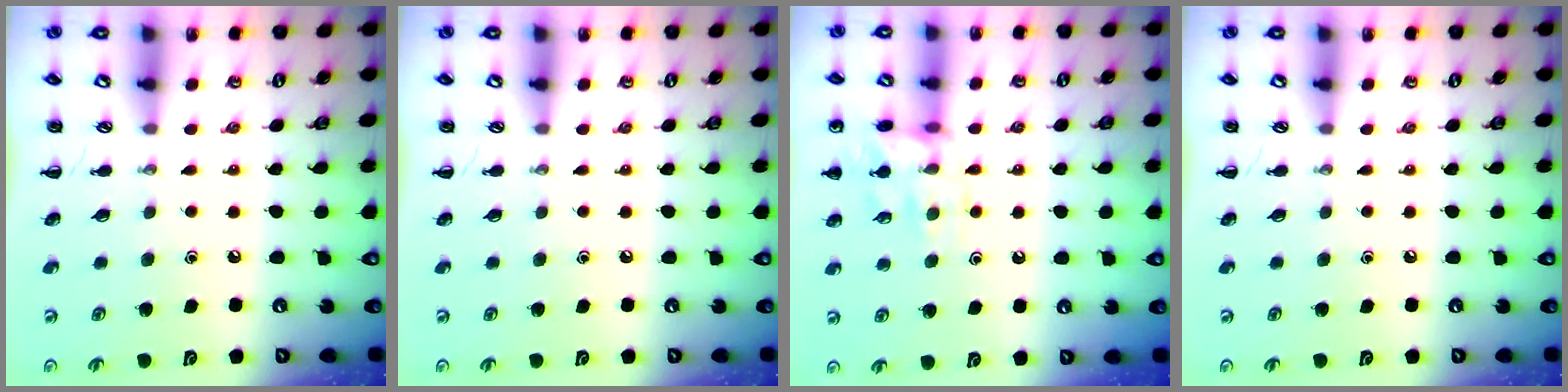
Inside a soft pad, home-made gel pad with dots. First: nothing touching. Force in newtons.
{"total": 0.0}
{"total": 14.3, "press": 14.2, "slide": 1.8}
{"total": 0.0}